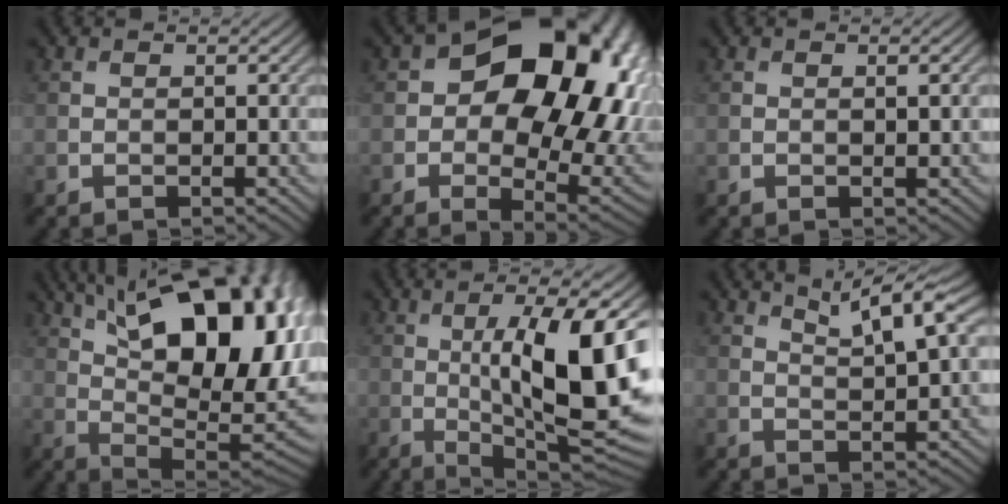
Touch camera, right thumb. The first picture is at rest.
{"total": 19.3, "force": [3.9, 13.1, 13.6], "torque": [-0.191, 0.003, 0.095]}
{"total": 0.0}
{"total": 18.8, "force": [6.1, 9.9, 14.8], "torque": [-0.206, 0.042, 0.094]}
{"total": 15.1, "force": [-0.3, 4.6, 14.4], "torque": [-0.209, 0.005, 0.000]}
{"total": 5.2, "force": [3.3, 0.7, 3.9], "torque": [-0.062, 0.005, 0.070]}